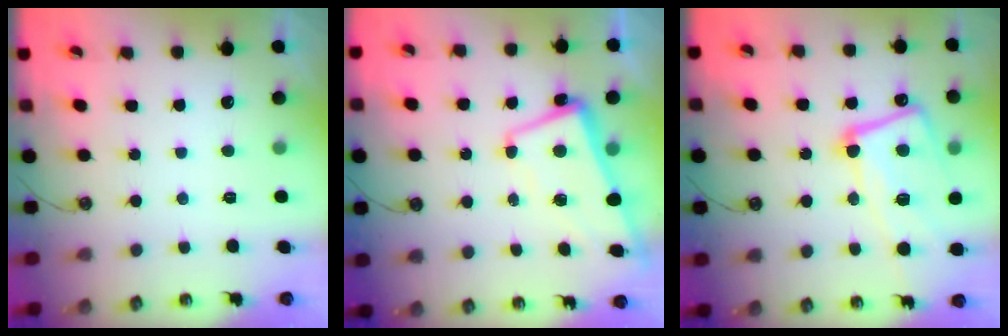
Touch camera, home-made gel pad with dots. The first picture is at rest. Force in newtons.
{"total": 1.1, "press": 0.6, "slide": 0.9}
{"total": 15.3, "press": 15.3, "slide": 1.3}